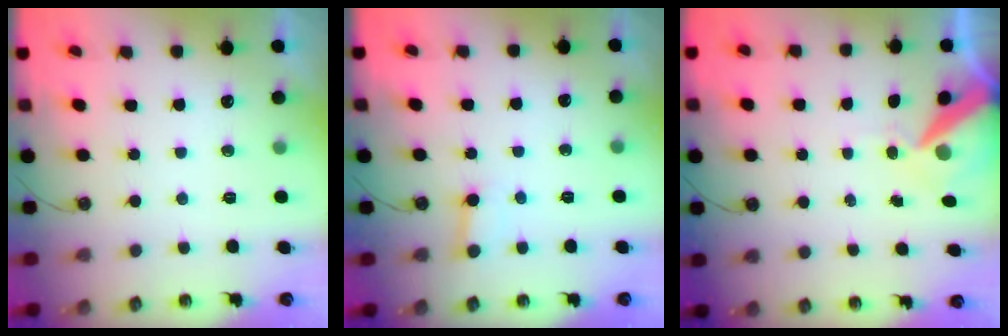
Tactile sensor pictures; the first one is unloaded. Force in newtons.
{"total": 3.3, "press": 3.3, "slide": 0.4}
{"total": 10.0, "press": 9.9, "slide": 1.4}